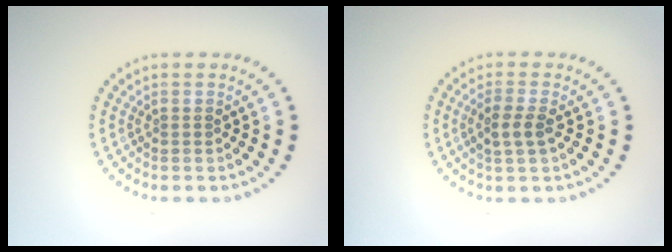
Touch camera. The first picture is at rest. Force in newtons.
{"total": 2.0, "press": 2.0, "slide": 0.6}